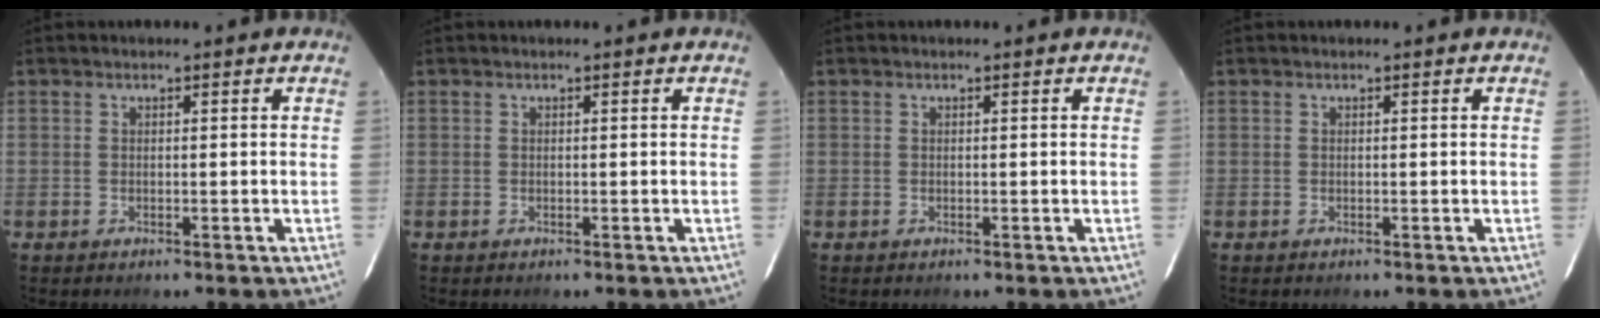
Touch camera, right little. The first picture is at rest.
{"total": 0.0}
{"total": 0.0}
{"total": 0.0}